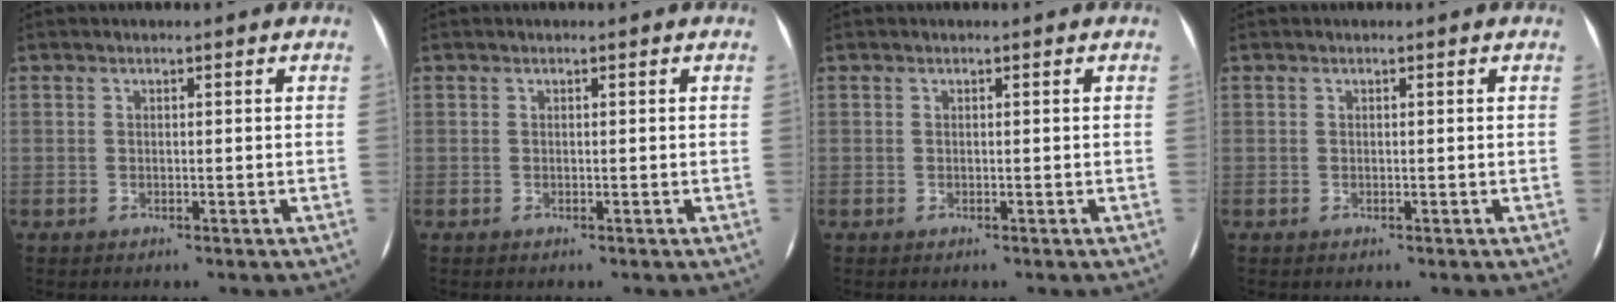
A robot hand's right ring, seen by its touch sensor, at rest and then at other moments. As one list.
[{"total": 0.0}, {"total": 0.0}, {"total": 0.0}]